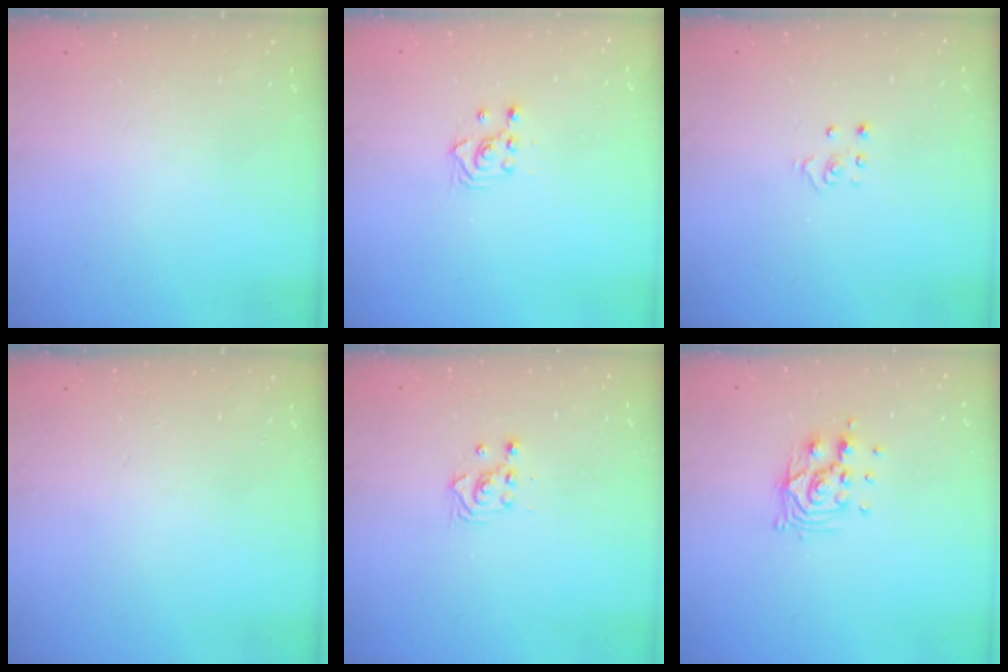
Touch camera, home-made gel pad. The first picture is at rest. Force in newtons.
{"total": 2.9, "press": 2.9, "slide": 0.2}
{"total": 2.8, "press": 2.8, "slide": 0.3}
{"total": 0.0}
{"total": 2.3, "press": 2.3, "slide": 0.3}
{"total": 9.3, "press": 9.3, "slide": 0.6}